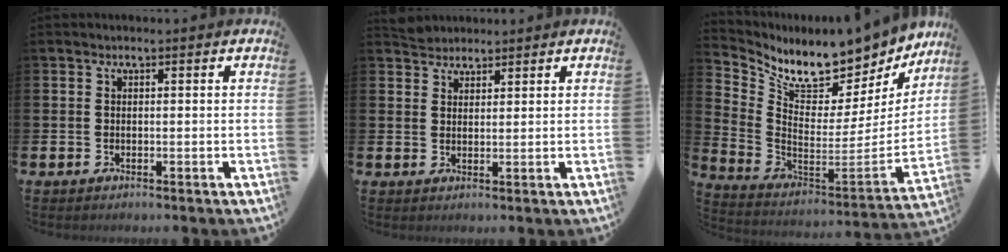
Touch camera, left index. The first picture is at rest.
{"total": 2.7, "force": [2.6, 0.7, -0.3], "torque": [0.014, -0.008, 0.047]}
{"total": 9.3, "force": [8.5, 2.8, 2.5], "torque": [-0.084, -0.077, 0.143]}